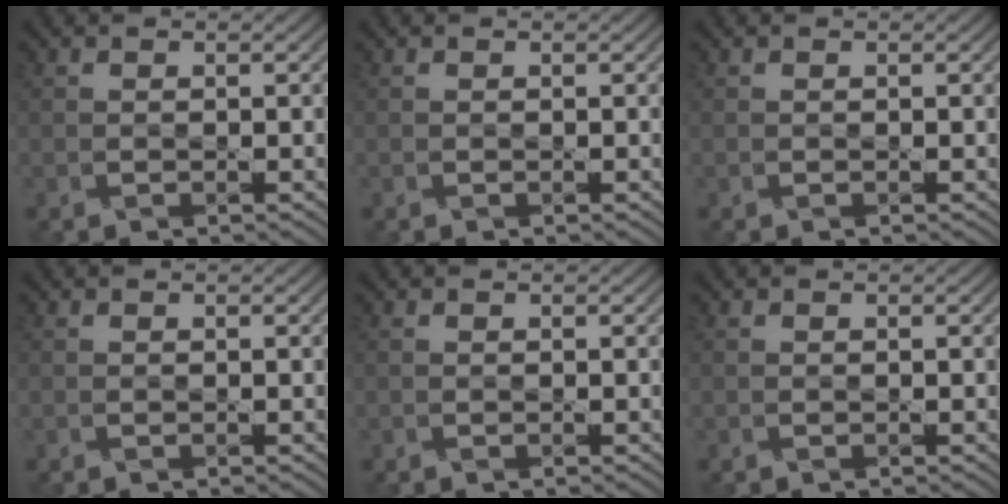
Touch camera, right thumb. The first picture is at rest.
{"total": 0.0}
{"total": 0.0}
{"total": 0.0}
{"total": 0.0}
{"total": 0.0}